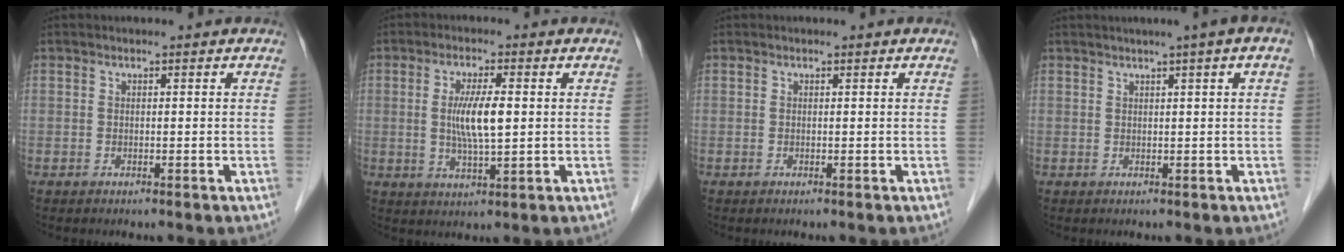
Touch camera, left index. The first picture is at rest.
{"total": 6.4, "force": [0.5, 0.8, 6.3], "torque": [-0.121, -0.005, 0.008]}
{"total": 0.0}
{"total": 3.4, "force": [1.7, -0.5, 3.0], "torque": [-0.041, 0.012, 0.025]}